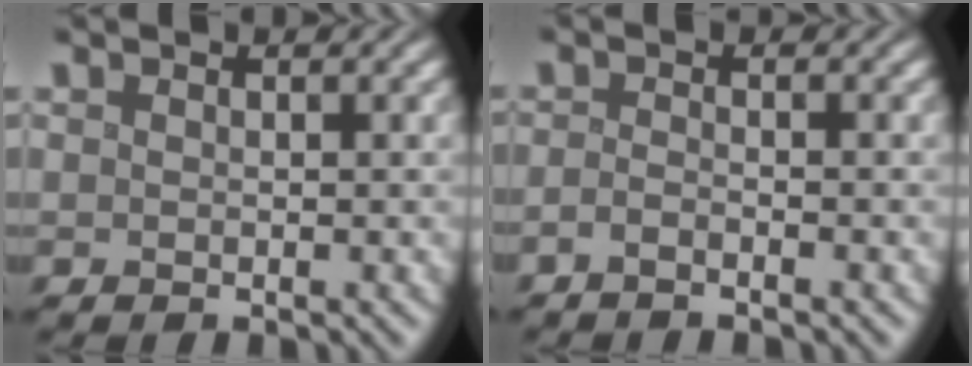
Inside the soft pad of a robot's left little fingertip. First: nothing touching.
{"total": 1.3, "force": [-1.2, -0.2, 0.4], "torque": [-0.010, 0.002, -0.025]}